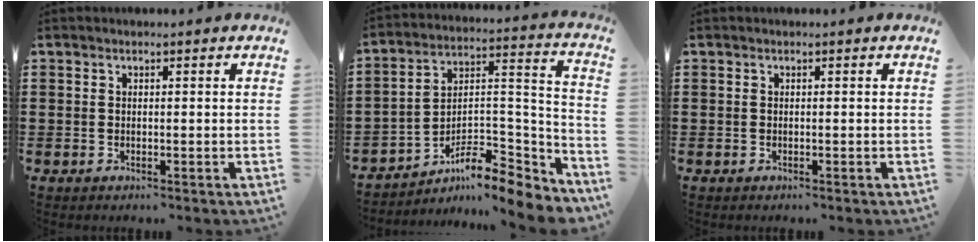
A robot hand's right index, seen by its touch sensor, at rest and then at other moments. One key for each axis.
{"total": 8.3, "fx": -7.3, "fy": 1.7, "fz": 3.7, "tx": -0.054, "ty": 0.001, "tz": -0.144}
{"total": 0.0}